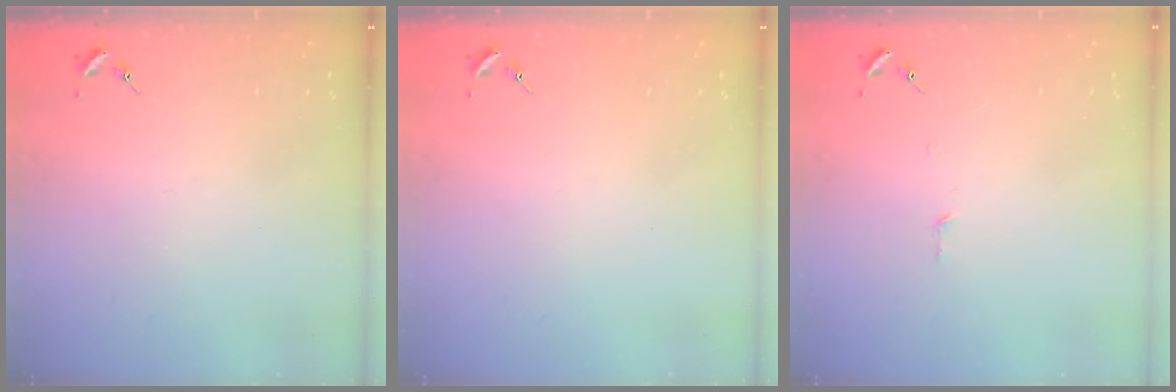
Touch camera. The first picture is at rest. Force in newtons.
{"total": 0.0}
{"total": 2.7, "press": 2.7, "slide": 0.2}